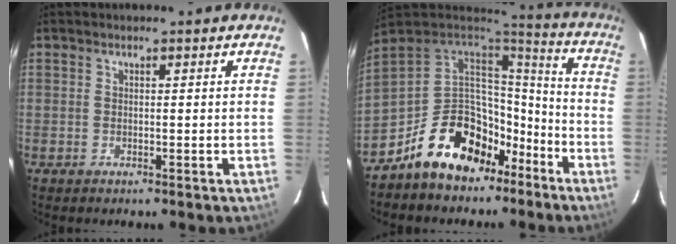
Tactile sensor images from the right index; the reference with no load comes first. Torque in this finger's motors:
{"motor_torque": [1.16, -0.98, 1.06, 0.14]}